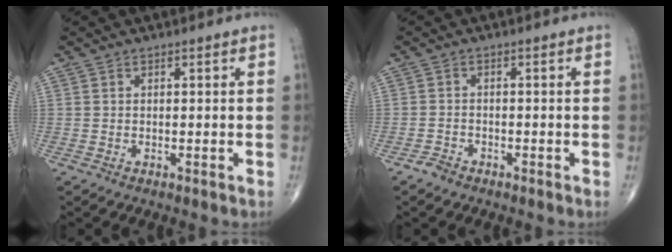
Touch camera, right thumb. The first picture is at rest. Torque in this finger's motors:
{"motor_torque": [0.30, -0.09, -0.06, -0.17, -0.02]}